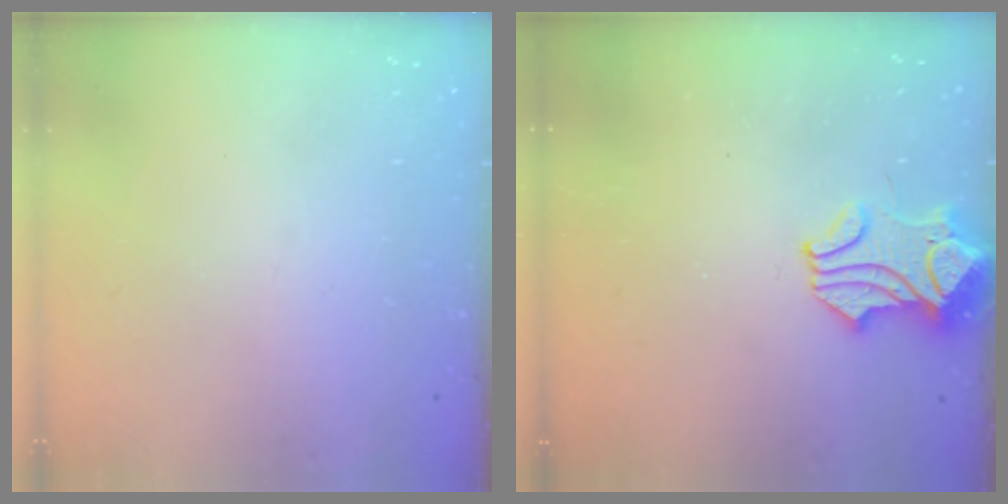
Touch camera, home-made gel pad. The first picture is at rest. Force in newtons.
{"total": 1.7, "press": 1.2, "slide": 1.1}